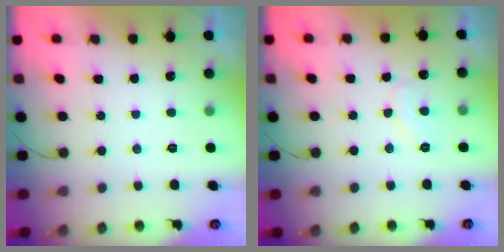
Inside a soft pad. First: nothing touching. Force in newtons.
{"total": 8.3, "press": 8.3, "slide": 0.5}